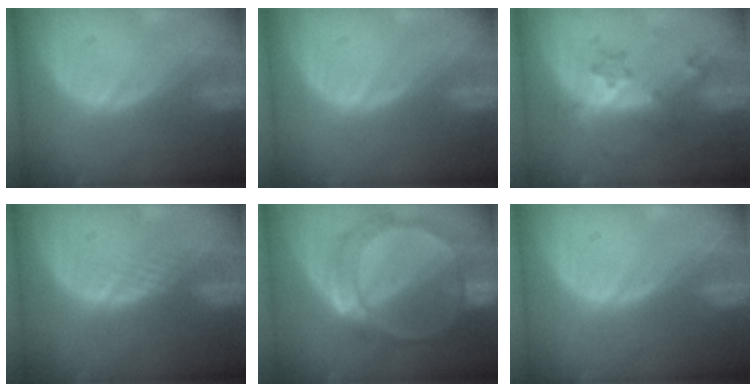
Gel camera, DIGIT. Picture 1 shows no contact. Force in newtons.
{"total": 0.0}
{"total": 6.0, "press": 5.5, "slide": 2.5}
{"total": 1.3, "press": 1.2, "slide": 0.1}
{"total": 9.2, "press": 8.1, "slide": 4.5}
{"total": 0.0}